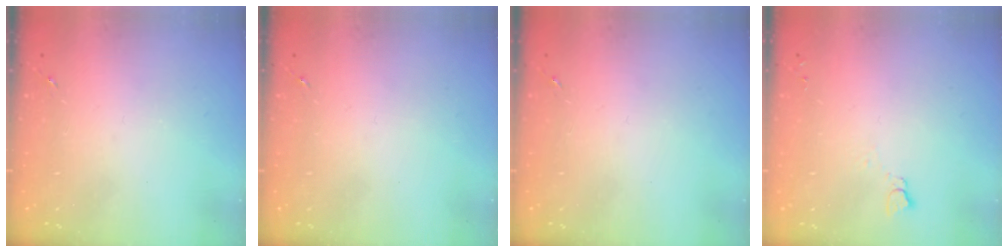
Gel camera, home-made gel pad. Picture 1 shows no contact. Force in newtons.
{"total": 0.0}
{"total": 0.0}
{"total": 2.7, "press": 2.7, "slide": 0.3}